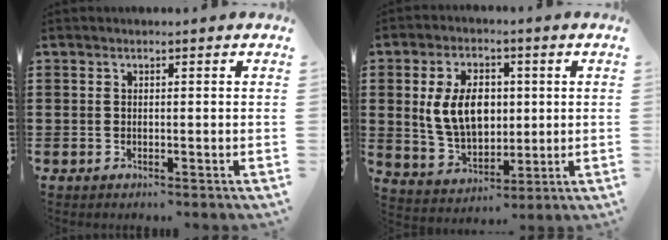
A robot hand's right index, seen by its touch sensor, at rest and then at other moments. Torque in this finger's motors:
{"motor_torque": [1.98, 0.12, 0.42, 0.21]}